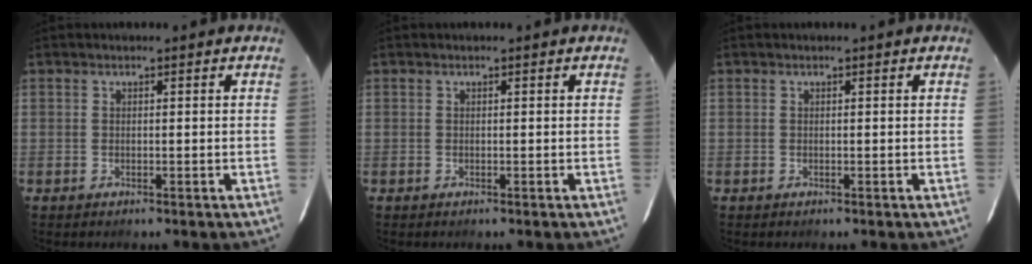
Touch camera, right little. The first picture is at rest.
{"total": 0.0}
{"total": 0.0}